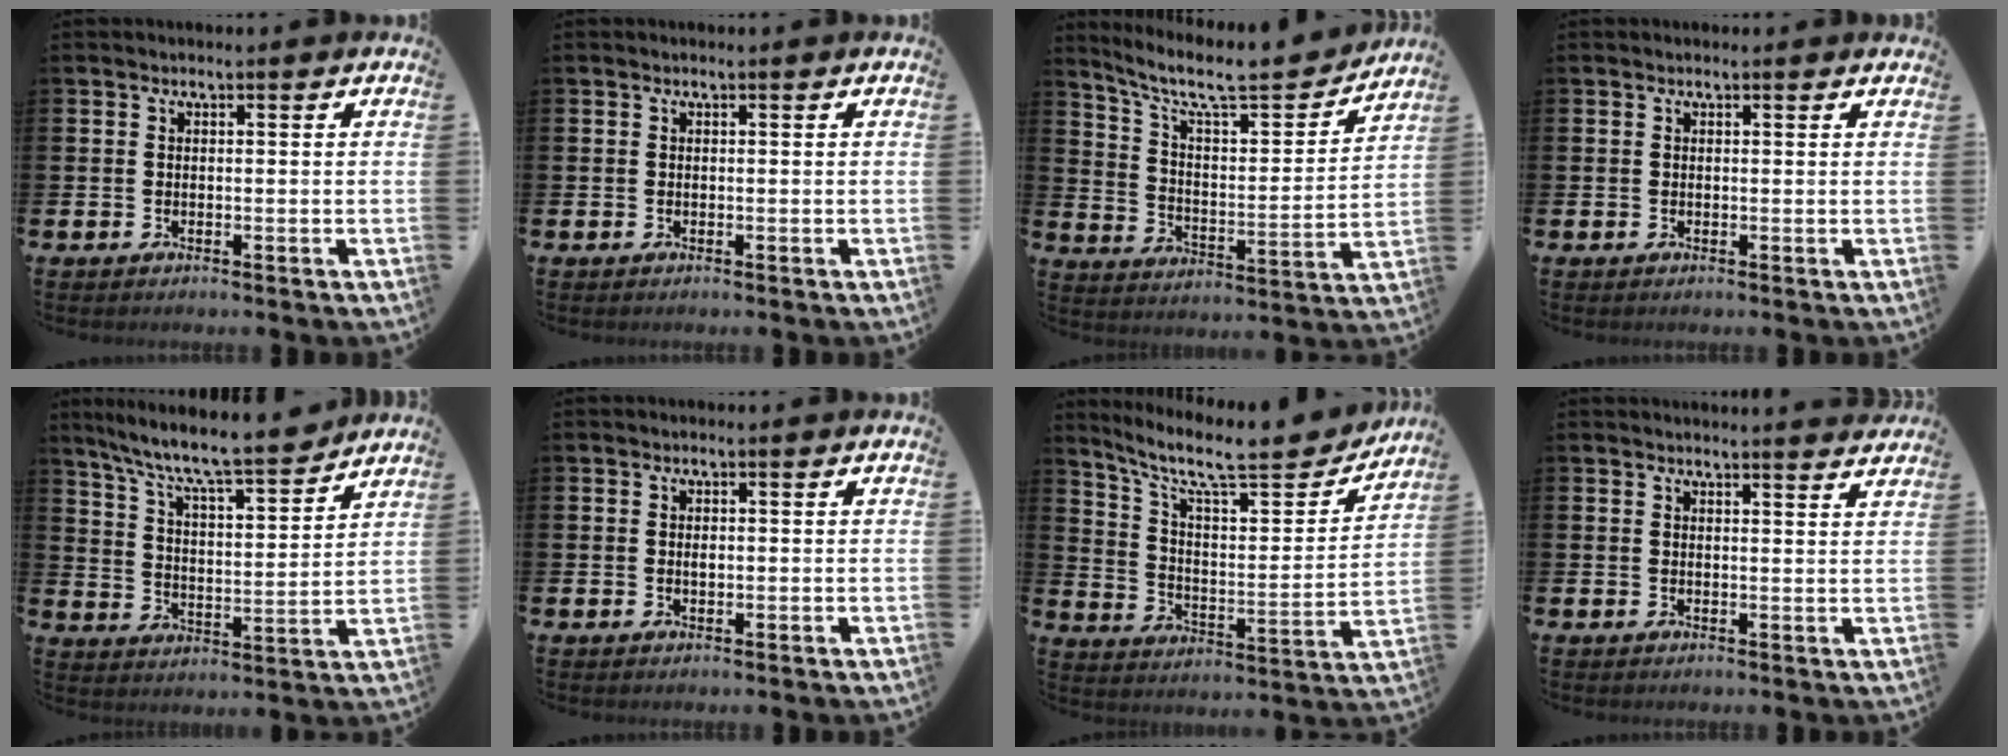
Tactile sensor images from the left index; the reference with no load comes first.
{"total": 0.0}
{"total": 9.1, "force": [8.0, 2.0, 4.1], "torque": [-0.109, -0.060, 0.132]}
{"total": 0.0}
{"total": 9.1, "force": [8.4, 0.9, 3.6], "torque": [-0.100, -0.064, 0.140]}
{"total": 0.7, "force": [0.1, 0.3, 0.6], "torque": [-0.004, -0.001, 0.000]}
{"total": 10.7, "force": [8.9, 2.5, 5.4], "torque": [-0.120, -0.067, 0.145]}
{"total": 2.3, "force": [2.3, -0.2, -0.1], "torque": [0.009, -0.018, 0.039]}